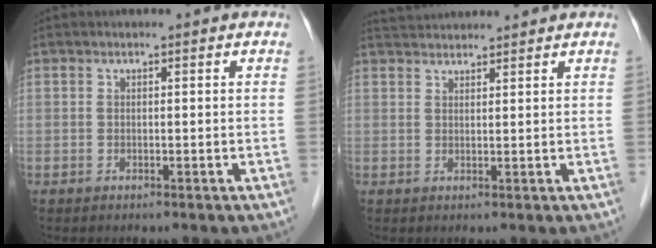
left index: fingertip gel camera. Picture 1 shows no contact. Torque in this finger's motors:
{"motor_torque": [-0.13, -0.62, 0.03, 0.02]}